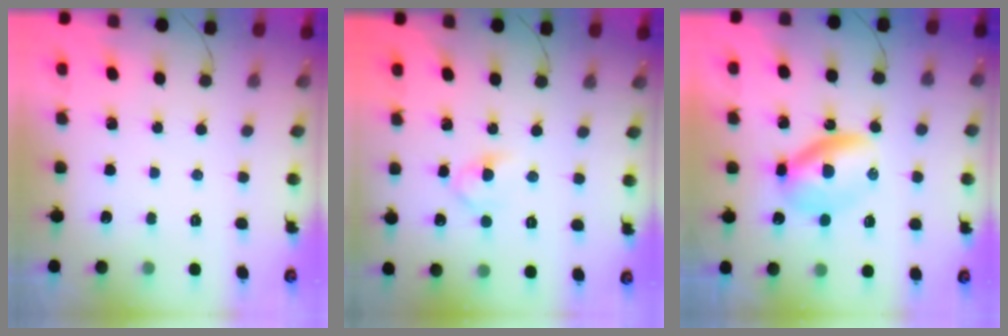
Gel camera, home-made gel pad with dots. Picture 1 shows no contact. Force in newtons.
{"total": 3.8, "press": 3.6, "slide": 1.2}
{"total": 6.9, "press": 6.9, "slide": 0.5}